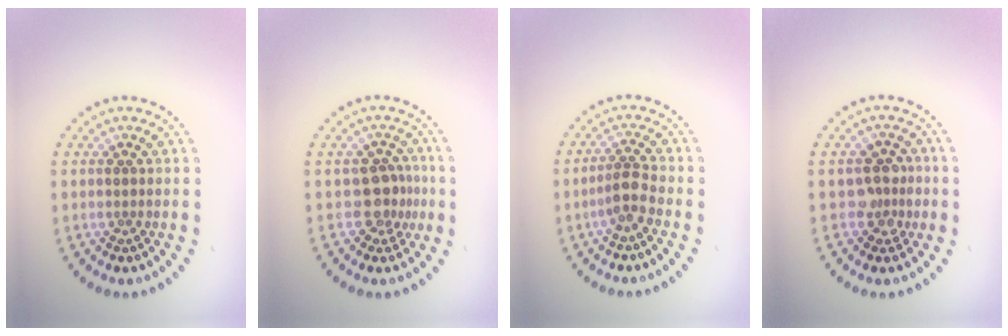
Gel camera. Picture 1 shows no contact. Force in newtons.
{"total": 2.8, "press": 2.2, "slide": 1.7}
{"total": 2.2, "press": 1.8, "slide": 1.3}
{"total": 2.4, "press": 2.2, "slide": 0.9}